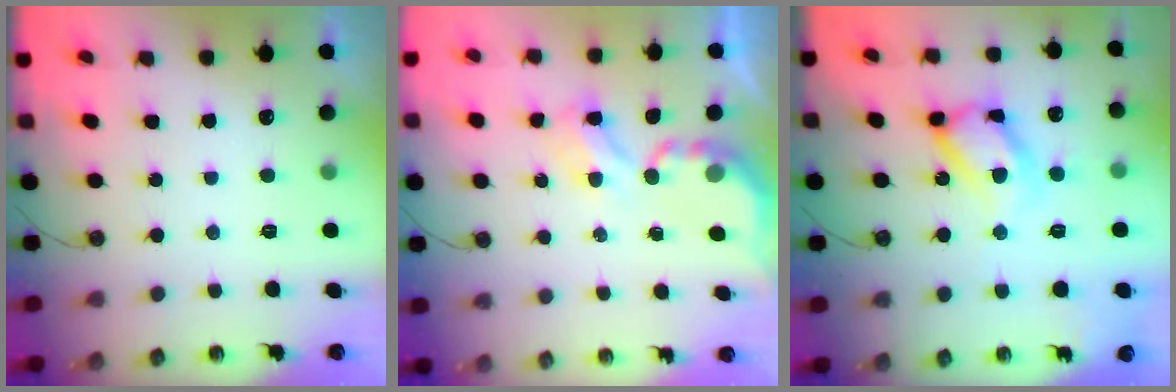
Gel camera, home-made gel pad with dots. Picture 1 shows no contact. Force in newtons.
{"total": 3.9, "press": 3.9, "slide": 0.2}
{"total": 17.6, "press": 17.5, "slide": 1.3}